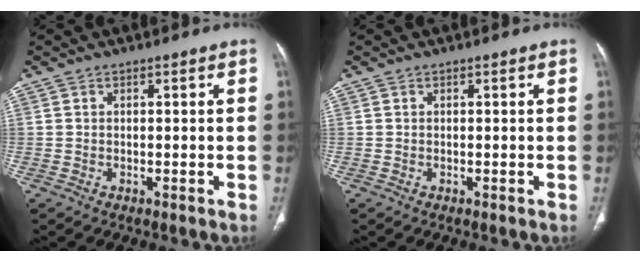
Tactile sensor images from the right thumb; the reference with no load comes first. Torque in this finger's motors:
{"motor_torque": [0.00, 0.00, 0.09, 0.11, 0.01]}